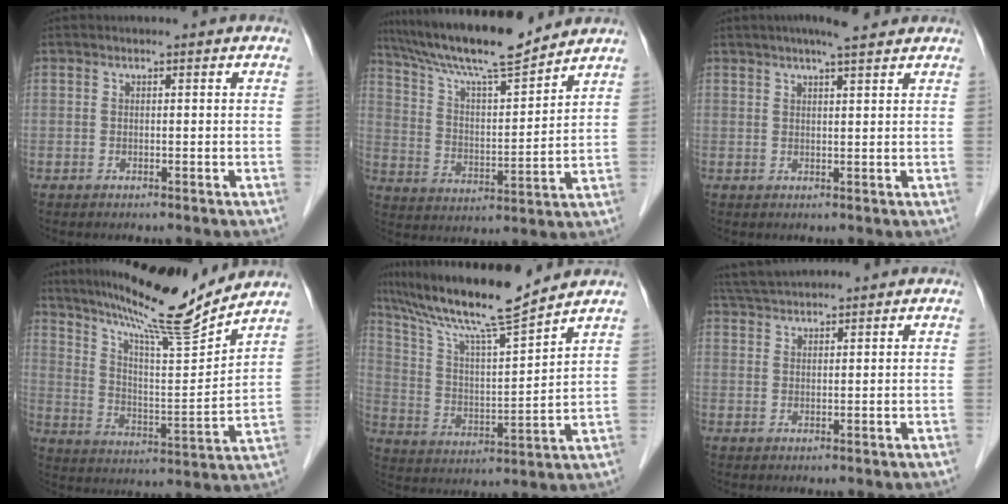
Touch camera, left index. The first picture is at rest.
{"total": 15.5, "force": [13.7, 0.9, 7.2], "torque": [-0.133, 0.006, 0.235]}
{"total": 6.4, "force": [5.2, 0.6, 3.8], "torque": [-0.056, 0.025, 0.077]}
{"total": 16.9, "force": [14.9, -0.4, 7.9], "torque": [-0.134, -0.012, 0.240]}
{"total": 15.6, "force": [13.3, -0.5, 8.2], "torque": [-0.154, 0.006, 0.236]}
{"total": 5.3, "force": [5.0, 0.4, 1.7], "torque": [-0.036, 0.036, 0.095]}